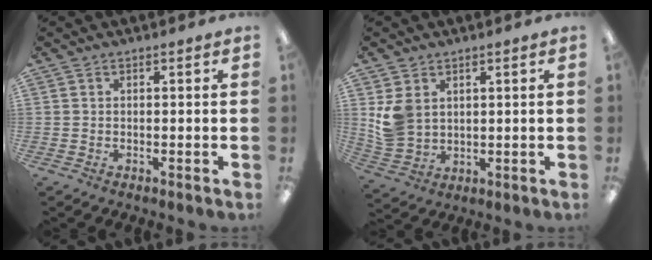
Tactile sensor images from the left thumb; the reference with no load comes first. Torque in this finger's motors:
{"motor_torque": [0.34, 0.72, 0.56, -0.71, 0.07]}